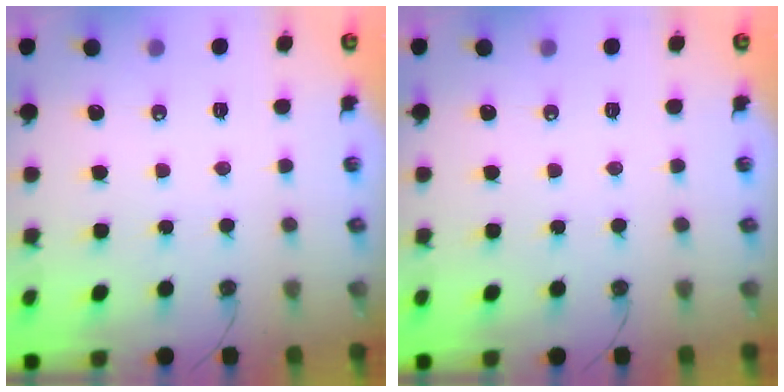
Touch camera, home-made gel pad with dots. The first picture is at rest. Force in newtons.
{"total": 0.0}